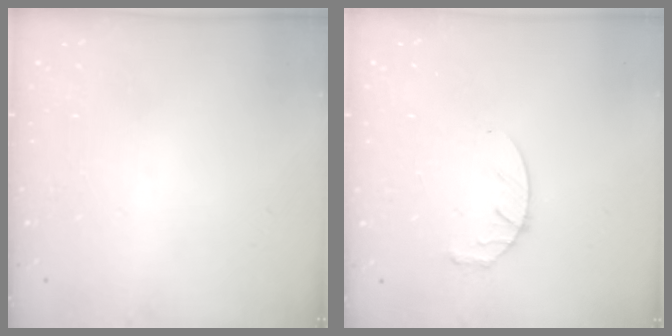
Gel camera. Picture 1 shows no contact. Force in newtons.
{"total": 6.8, "press": 6.8, "slide": 0.8}